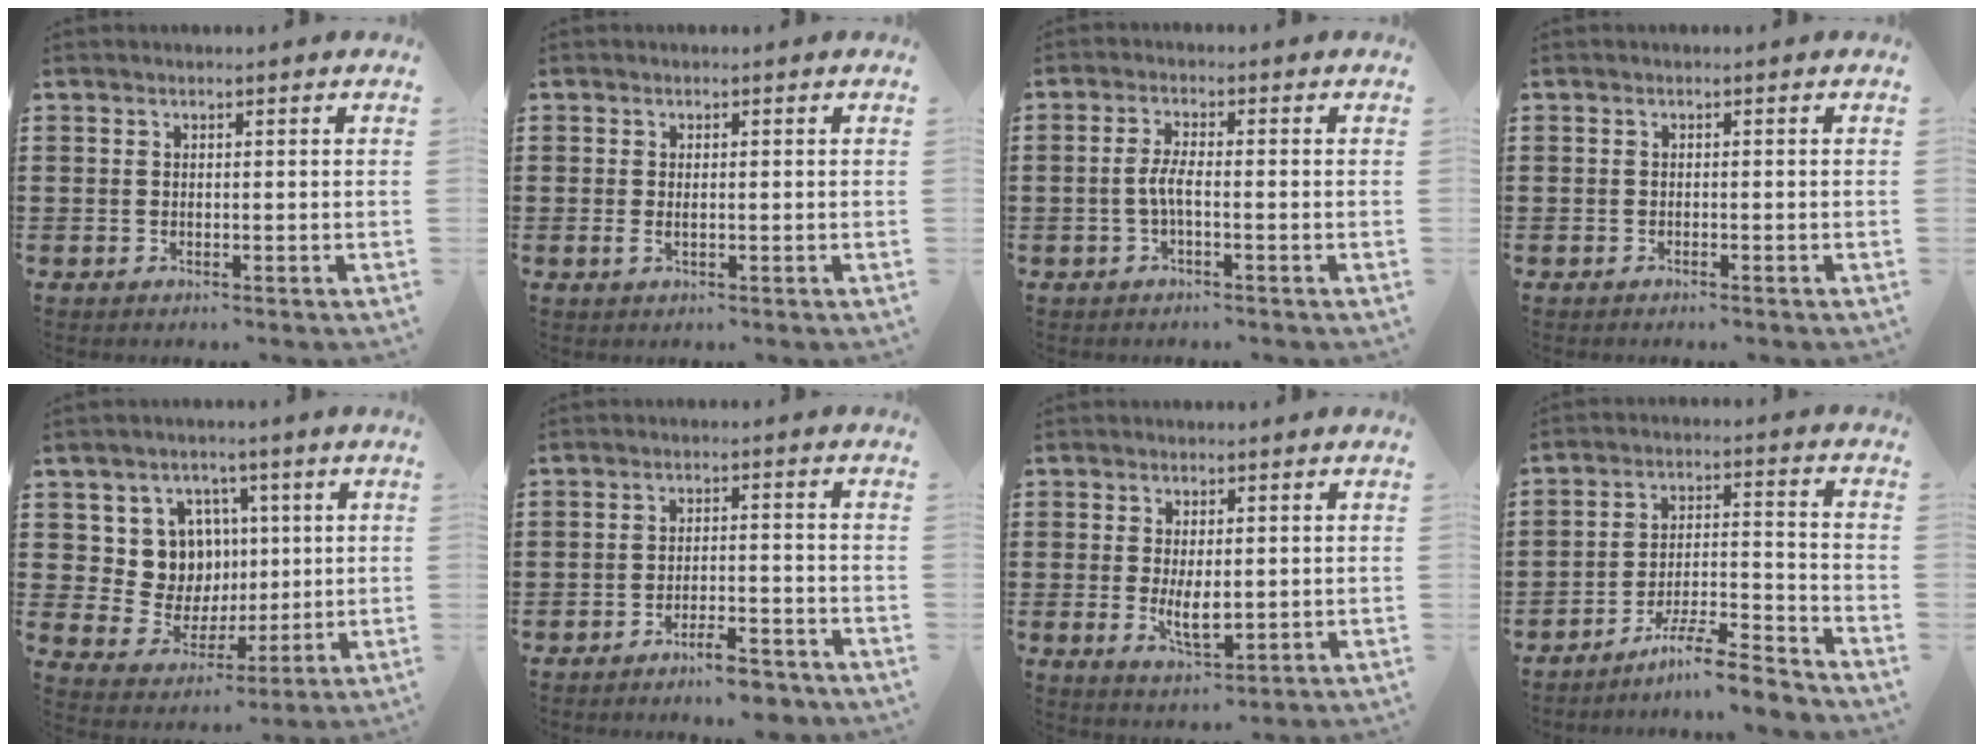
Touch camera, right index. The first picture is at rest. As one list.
[{"total": 1.3, "force": [-0.2, 0.5, 1.2], "torque": [-0.022, 0.000, -0.003]}, {"total": 3.1, "force": [-1.0, 0.4, 2.9], "torque": [-0.076, -0.007, -0.027]}, {"total": 0.5, "force": [-0.5, -0.1, 0.0], "torque": [-0.002, -0.003, -0.010]}, {"total": 8.7, "force": [2.2, 8.2, 2.1], "torque": [-0.070, -0.009, 0.048]}, {"total": 4.8, "force": [-4.4, 0.3, 1.9], "torque": [-0.031, 0.000, -0.083]}, {"total": 4.9, "force": [-0.2, 2.1, 4.4], "torque": [-0.078, -0.004, -0.005]}, {"total": 8.1, "force": [-7.2, 0.3, 3.5], "torque": [-0.063, 0.008, -0.138]}]